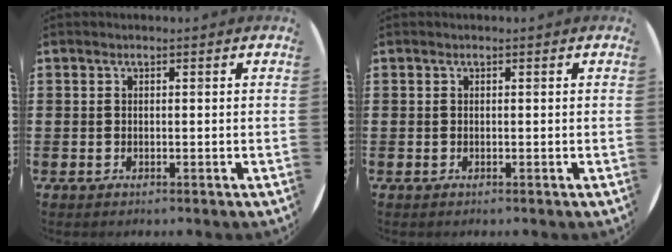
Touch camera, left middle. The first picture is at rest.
{"total": 0.0}